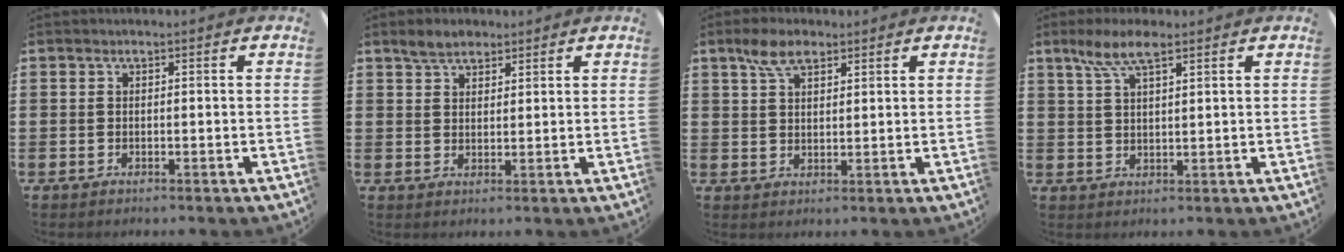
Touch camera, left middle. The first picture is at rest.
{"total": 3.1, "force": [2.6, 1.5, 0.8], "torque": [-0.012, 0.004, 0.049]}
{"total": 4.6, "force": [3.1, 2.1, 2.7], "torque": [-0.051, 0.005, 0.055]}
{"total": 5.9, "force": [3.8, 1.7, 4.1], "torque": [-0.090, 0.006, 0.068]}